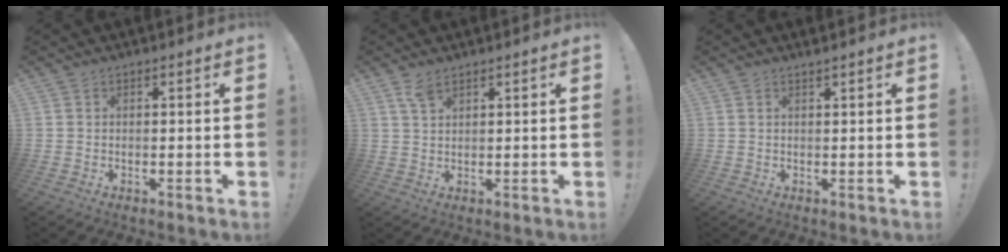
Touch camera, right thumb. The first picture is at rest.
{"total": 4.0, "force": [2.7, 1.7, 2.5], "torque": [-0.042, -0.012, 0.048]}
{"total": 1.0, "force": [0.8, -0.2, 0.4], "torque": [-0.007, -0.001, 0.014]}